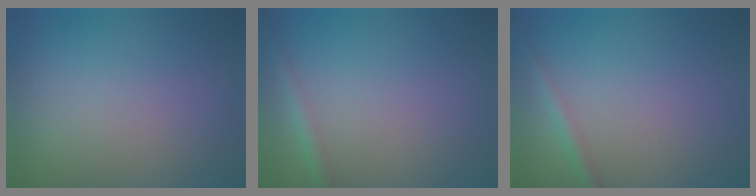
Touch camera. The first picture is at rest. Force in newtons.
{"total": 1.4, "press": 1.4, "slide": 0.1}
{"total": 1.3, "press": 1.3, "slide": 0.0}